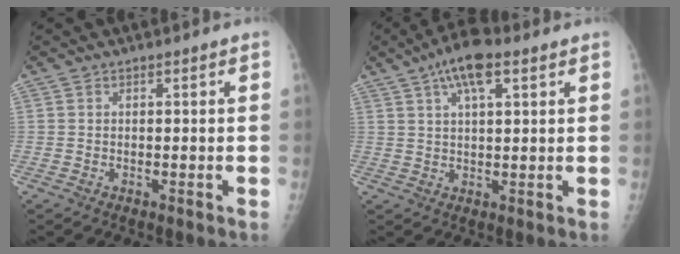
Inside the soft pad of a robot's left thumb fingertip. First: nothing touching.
{"total": 8.7, "force": [4.6, 3.3, 6.6], "torque": [-0.104, 0.002, 0.077]}